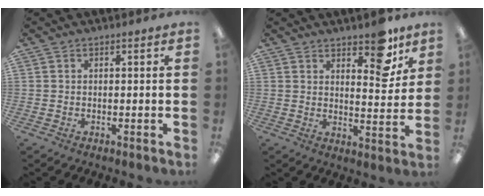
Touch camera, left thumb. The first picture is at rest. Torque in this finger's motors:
{"motor_torque": [0.11, 0.19, -0.09, -0.06, 0.01]}